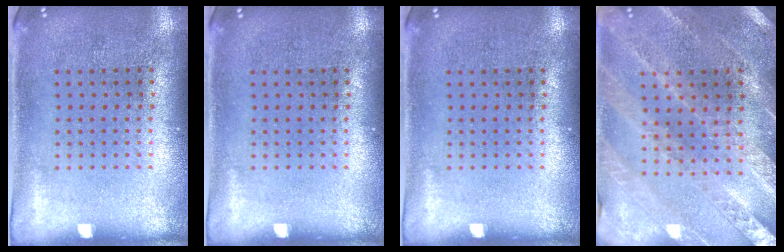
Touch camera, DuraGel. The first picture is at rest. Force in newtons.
{"total": 0.0}
{"total": 0.0}
{"total": 1.3, "press": 1.3, "slide": 0.2}